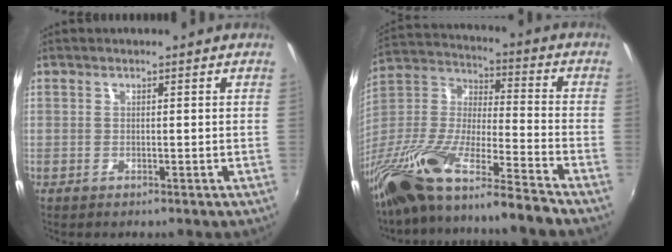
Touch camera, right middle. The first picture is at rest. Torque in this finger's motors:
{"motor_torque": [1.10, -1.04, 0.39, 0.21]}